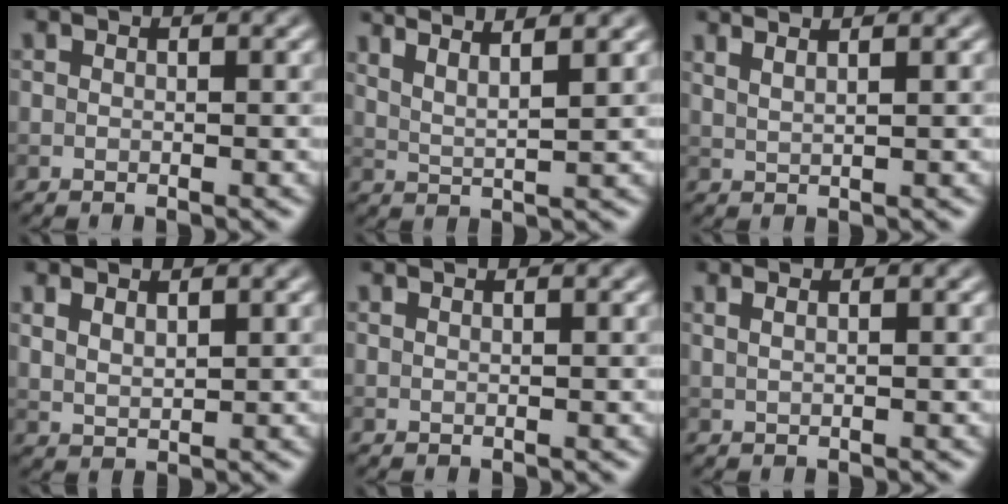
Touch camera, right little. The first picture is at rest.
{"total": 5.6, "force": [4.4, 1.3, 3.3], "torque": [-0.035, 0.025, 0.042]}
{"total": 3.3, "force": [2.3, 1.2, 2.0], "torque": [-0.008, 0.016, 0.005]}
{"total": 1.6, "force": [1.2, 0.6, 0.9], "torque": [-0.024, -0.003, 0.027]}
{"total": 0.6, "force": [0.5, 0.2, 0.3], "torque": [-0.003, -0.002, 0.001]}
{"total": 1.9, "force": [1.1, 0.9, 1.3], "torque": [-0.007, -0.001, -0.002]}